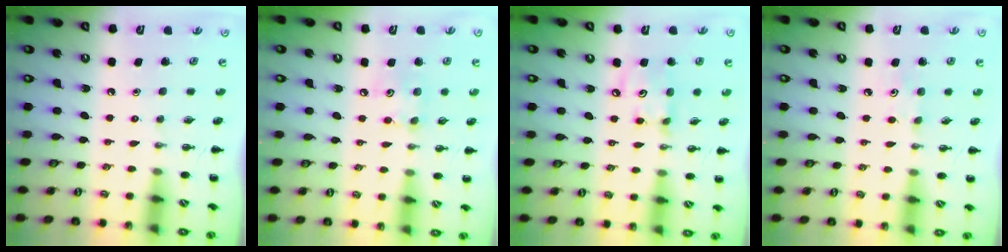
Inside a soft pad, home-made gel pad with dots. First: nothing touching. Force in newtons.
{"total": 5.1, "press": 5.0, "slide": 0.8}
{"total": 6.7, "press": 6.7, "slide": 0.6}
{"total": 2.6, "press": 2.4, "slide": 0.9}